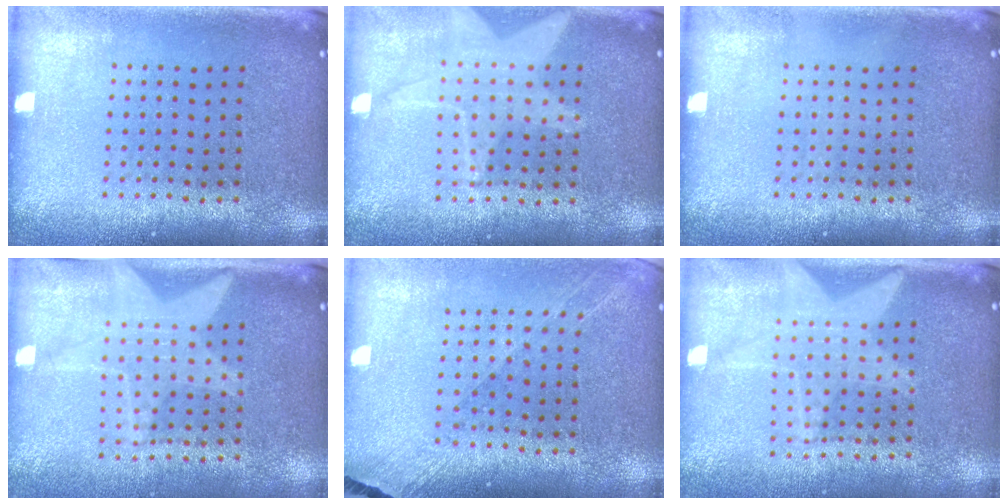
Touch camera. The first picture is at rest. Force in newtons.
{"total": 1.3, "press": 1.3, "slide": 0.4}
{"total": 0.0}
{"total": 1.8, "press": 1.5, "slide": 1.1}
{"total": 1.3, "press": 1.2, "slide": 0.5}
{"total": 1.4, "press": 1.4, "slide": 0.2}